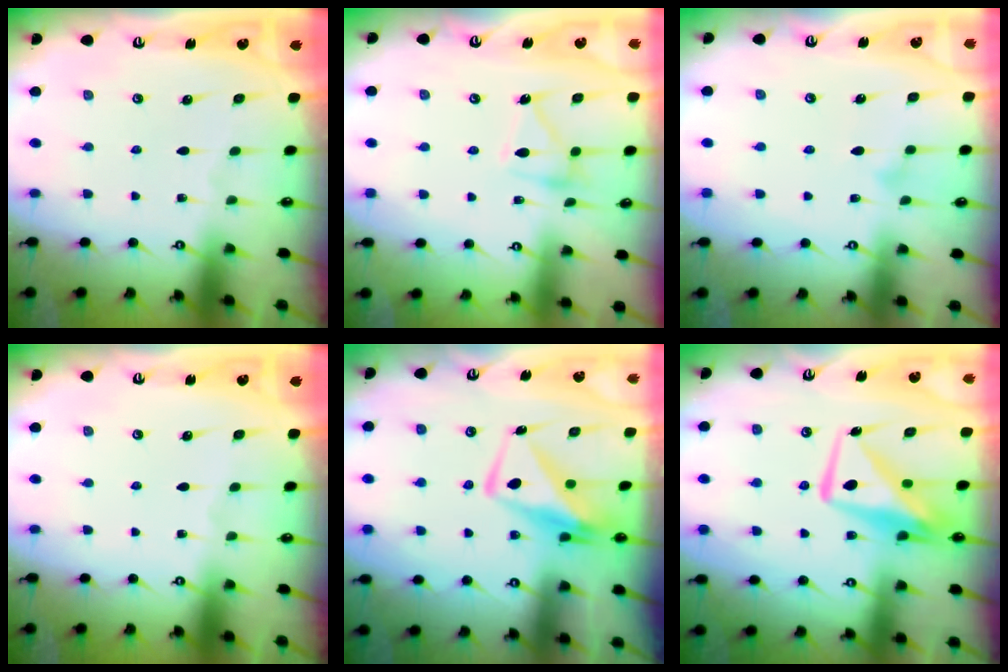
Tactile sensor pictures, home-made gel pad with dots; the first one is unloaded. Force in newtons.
{"total": 12.2, "press": 12.2, "slide": 0.8}
{"total": 7.2, "press": 7.2, "slide": 0.5}
{"total": 0.0}
{"total": 10.3, "press": 10.2, "slide": 1.0}
{"total": 9.5, "press": 9.5, "slide": 0.9}